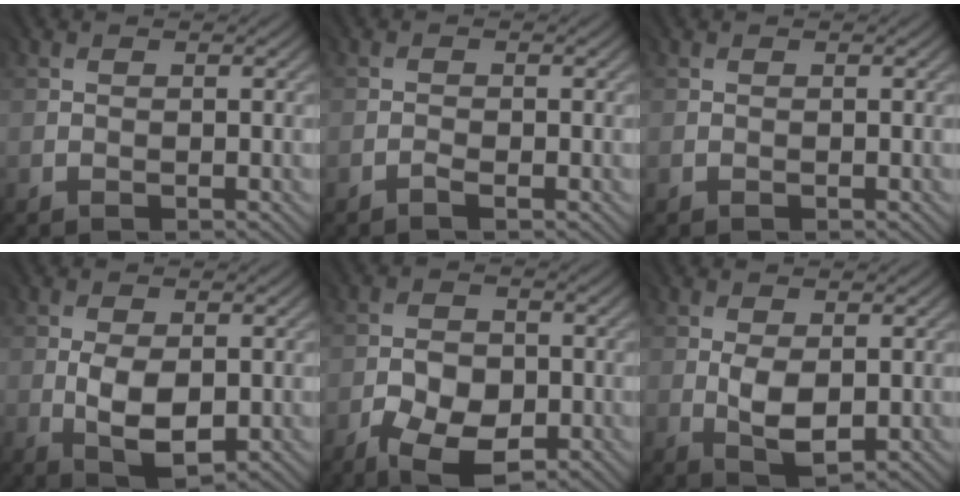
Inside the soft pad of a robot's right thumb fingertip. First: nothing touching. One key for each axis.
{"total": 0.8, "fx": -0.8, "fy": -0.2, "fz": 0.0, "tx": -0.003, "ty": -0.002, "tz": -0.015}
{"total": 0.0}
{"total": 5.8, "fx": -1.0, "fy": 3.2, "fz": 4.7, "tx": -0.096, "ty": -0.011, "tz": -0.010}
{"total": 8.0, "fx": -4.6, "fy": 4.1, "fz": 5.1, "tx": -0.102, "ty": -0.016, "tz": -0.087}
{"total": 4.2, "fx": -0.3, "fy": 2.3, "fz": 3.5, "tx": -0.080, "ty": -0.009, "tz": 0.003}